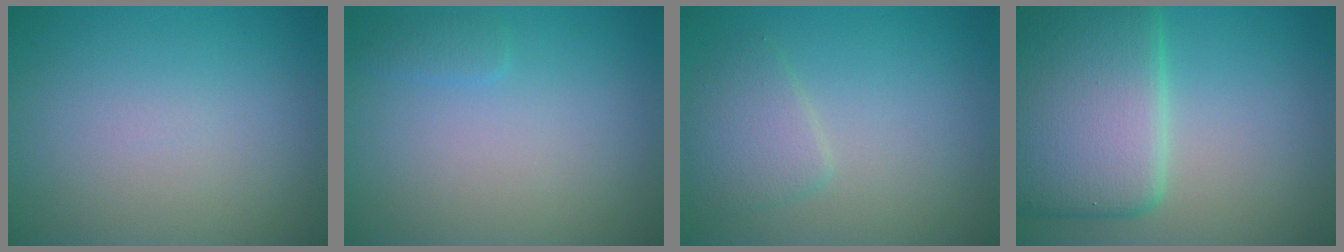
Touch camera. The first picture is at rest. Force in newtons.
{"total": 0.9, "press": 0.9, "slide": 0.1}
{"total": 2.5, "press": 2.5, "slide": 0.1}
{"total": 10.8, "press": 10.8, "slide": 0.3}